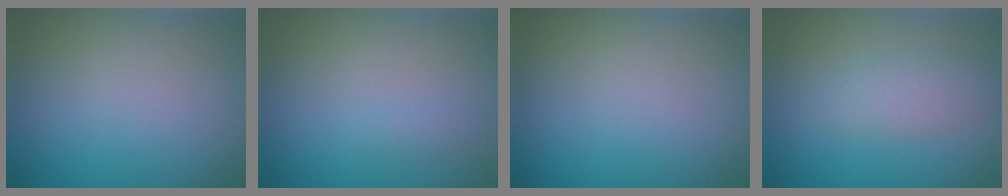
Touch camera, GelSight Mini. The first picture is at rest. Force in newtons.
{"total": 0.6, "press": 0.6, "slide": 0.0}
{"total": 0.0}
{"total": 2.7, "press": 2.7, "slide": 0.0}